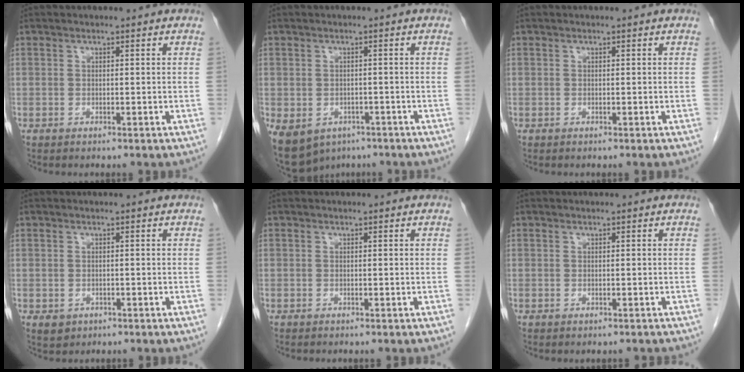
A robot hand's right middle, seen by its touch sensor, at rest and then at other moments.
{"total": 15.4, "force": [-7.7, 11.8, 6.3], "torque": [-0.183, -0.009, -0.090]}
{"total": 0.0}
{"total": 1.9, "force": [-0.7, 1.6, 0.6], "torque": [-0.010, 0.002, -0.001]}
{"total": 0.0}
{"total": 0.0}